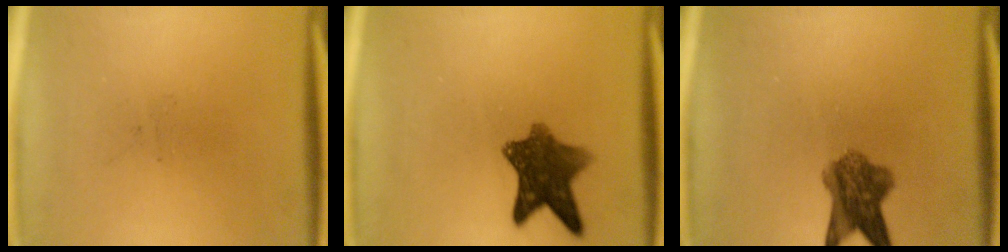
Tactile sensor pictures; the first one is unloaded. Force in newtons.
{"total": 8.6}
{"total": 6.6}